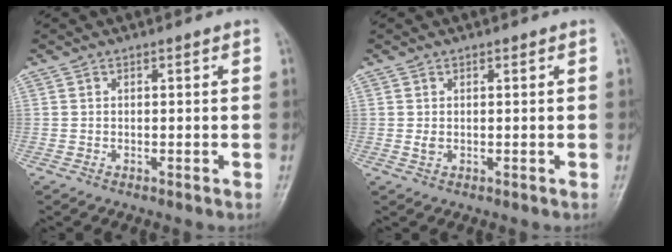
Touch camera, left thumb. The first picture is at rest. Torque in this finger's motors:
{"motor_torque": [0.10, 0.19, 0.17, -0.01, 0.00]}